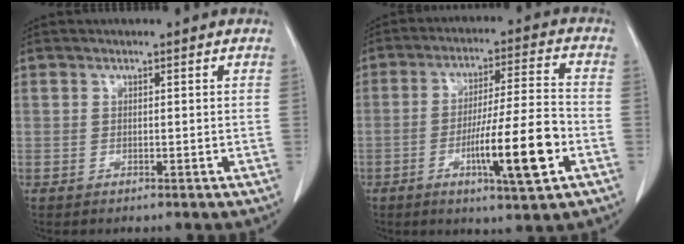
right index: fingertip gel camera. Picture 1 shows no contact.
{"total": 12.5, "force": [-4.4, 0.5, 11.7], "torque": [-0.195, -0.004, -0.068]}